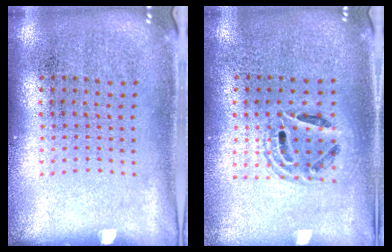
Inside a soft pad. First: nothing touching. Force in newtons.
{"total": 1.5, "press": 1.3, "slide": 0.7}